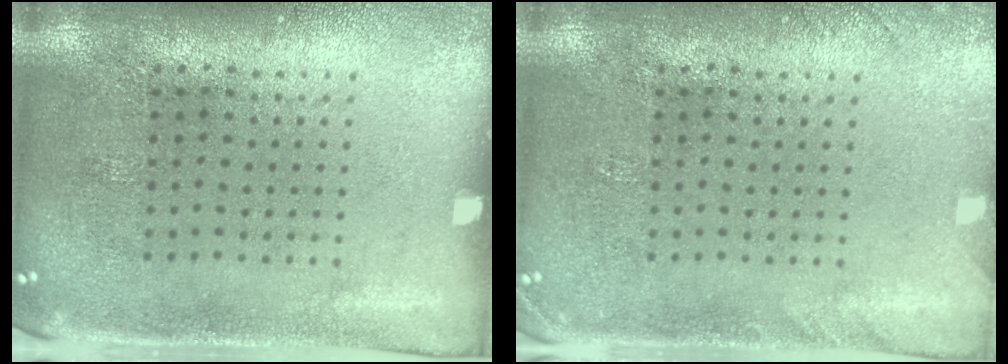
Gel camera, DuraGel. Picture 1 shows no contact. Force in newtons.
{"total": 1.1, "press": 1.1, "slide": 0.1}